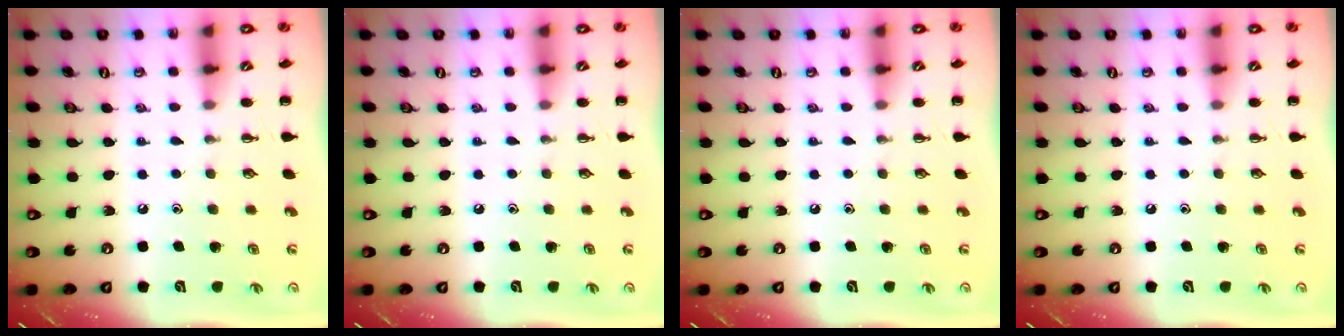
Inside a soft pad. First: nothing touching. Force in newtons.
{"total": 0.0}
{"total": 0.0}
{"total": 0.0}